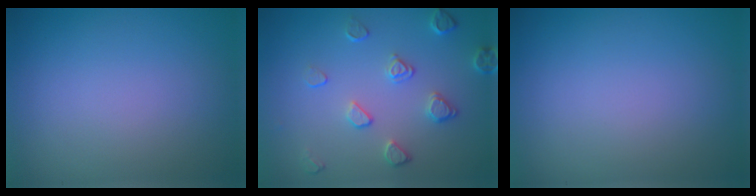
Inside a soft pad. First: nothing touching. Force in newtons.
{"total": 2.4, "press": 1.9, "slide": 1.4}
{"total": 0.0}